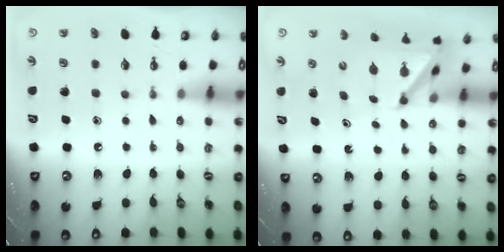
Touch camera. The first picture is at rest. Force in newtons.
{"total": 4.3, "press": 4.3, "slide": 0.4}